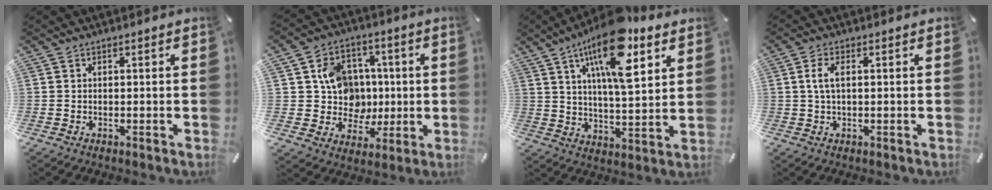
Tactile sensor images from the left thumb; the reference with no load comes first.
{"total": 12.4, "force": [1.4, 11.7, 3.8], "torque": [-0.059, -0.003, 0.041]}
{"total": 17.8, "force": [9.9, 6.2, 13.4], "torque": [-0.236, -0.033, 0.158]}
{"total": 3.8, "force": [0.7, 1.6, 3.4], "torque": [-0.075, 0.004, 0.007]}